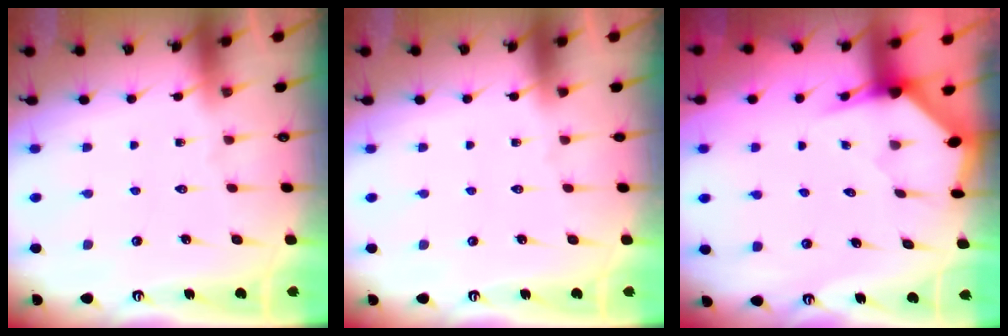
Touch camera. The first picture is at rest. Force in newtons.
{"total": 0.0}
{"total": 3.2, "press": 3.2, "slide": 0.3}